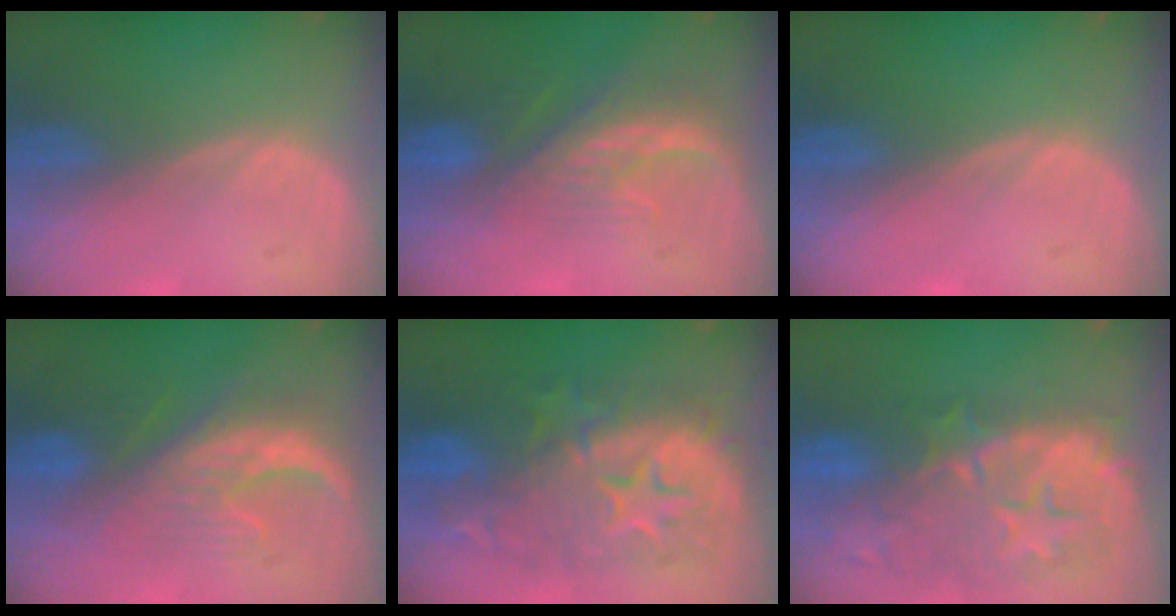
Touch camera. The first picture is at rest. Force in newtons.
{"total": 7.9, "press": 7.1, "slide": 3.5}
{"total": 0.0}
{"total": 8.6, "press": 8.5, "slide": 1.0}
{"total": 12.6, "press": 12.6, "slide": 1.1}
{"total": 12.2, "press": 11.0, "slide": 5.2}